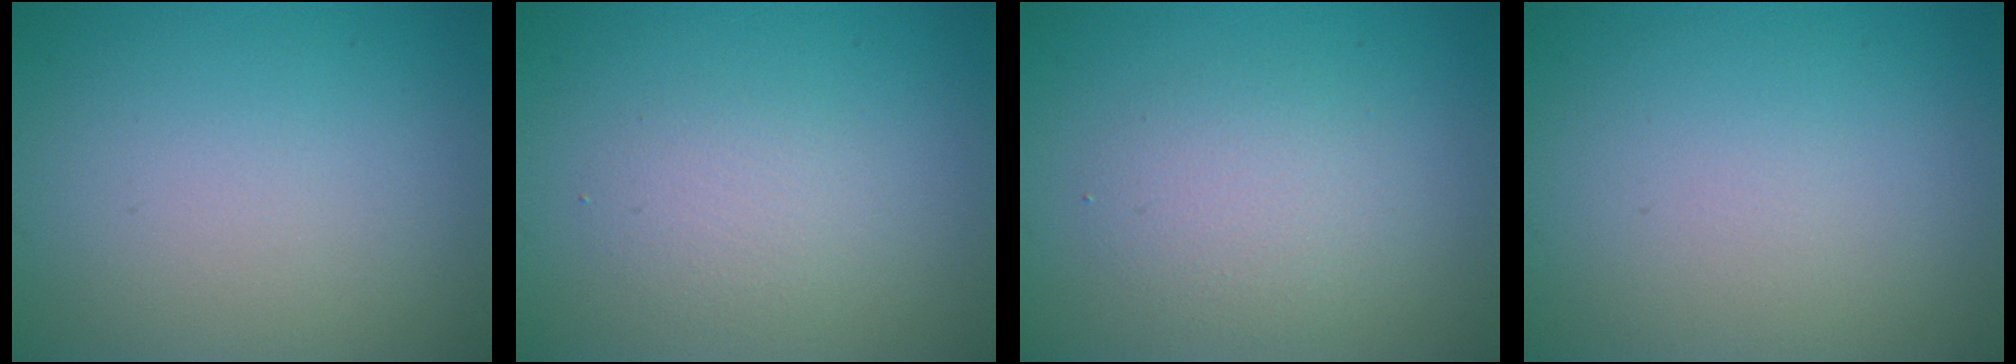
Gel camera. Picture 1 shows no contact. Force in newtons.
{"total": 1.9, "press": 1.9, "slide": 0.0}
{"total": 2.7, "press": 2.7, "slide": 0.1}
{"total": 0.0}